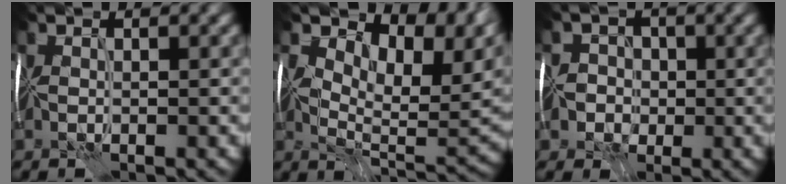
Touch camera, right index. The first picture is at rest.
{"total": 11.4, "force": [4.8, 5.7, 8.6], "torque": [-0.128, -0.004, 0.089]}
{"total": 3.6, "force": [-1.7, 3.2, 0.4], "torque": [0.029, 0.011, -0.051]}